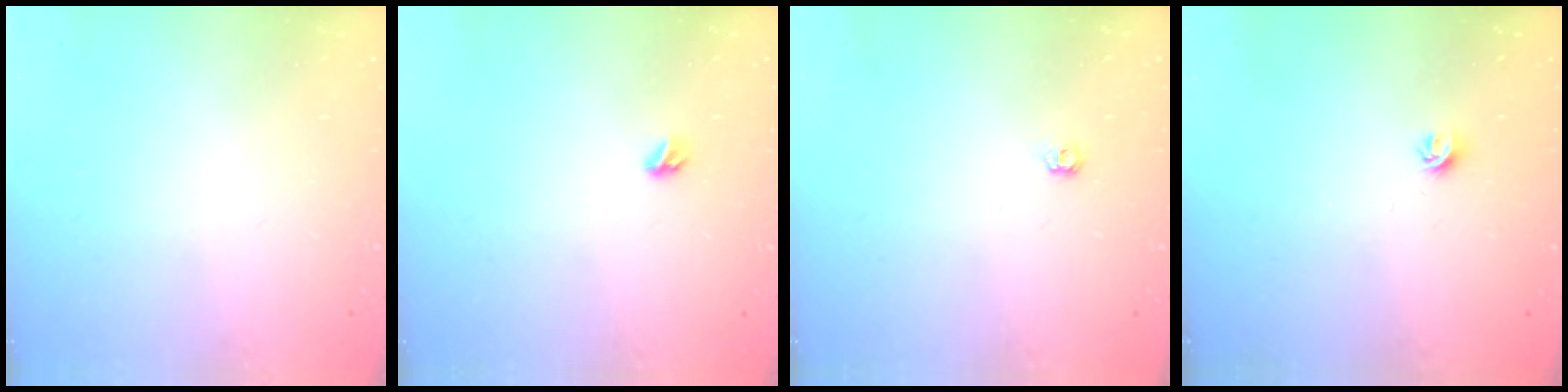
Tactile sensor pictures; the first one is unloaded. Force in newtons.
{"total": 3.5, "press": 3.5, "slide": 0.8}
{"total": 4.7, "press": 4.7, "slide": 0.8}
{"total": 4.2, "press": 4.1, "slide": 0.7}